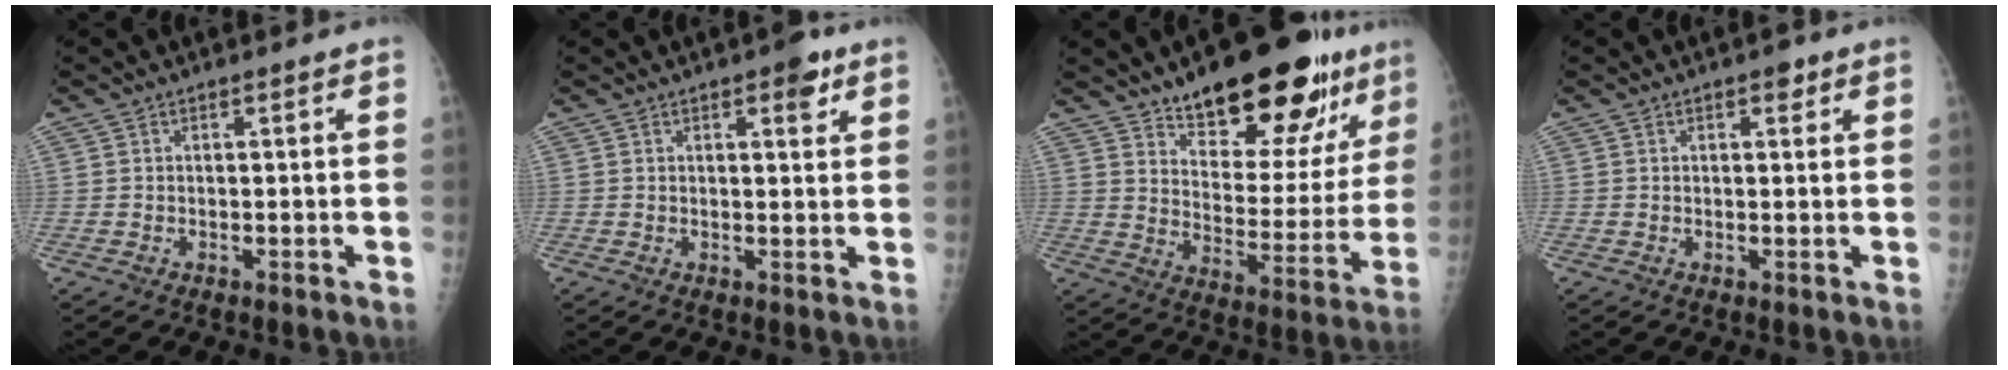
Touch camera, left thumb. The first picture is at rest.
{"total": 3.8, "force": [2.1, 1.6, 2.7], "torque": [-0.022, -0.007, 0.022]}
{"total": 22.0, "force": [15.2, 8.8, 13.2], "torque": [-0.141, -0.081, 0.227]}
{"total": 1.7, "force": [1.0, 0.9, 0.9], "torque": [-0.003, -0.003, 0.011]}